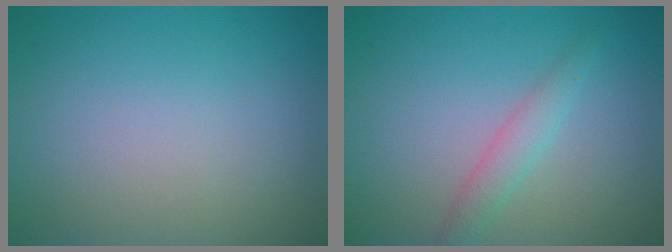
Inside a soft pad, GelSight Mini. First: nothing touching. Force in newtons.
{"total": 1.9, "press": 1.9, "slide": 0.1}